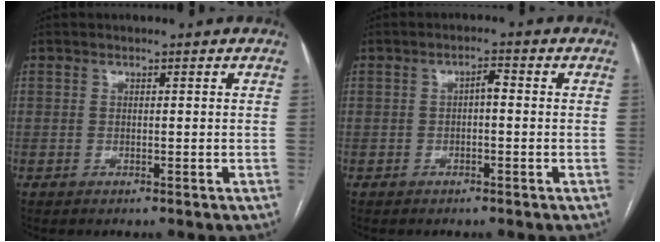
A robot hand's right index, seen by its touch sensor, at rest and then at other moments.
{"total": 1.9, "force": [-0.1, 0.6, 1.8], "torque": [-0.028, 0.007, -0.003]}